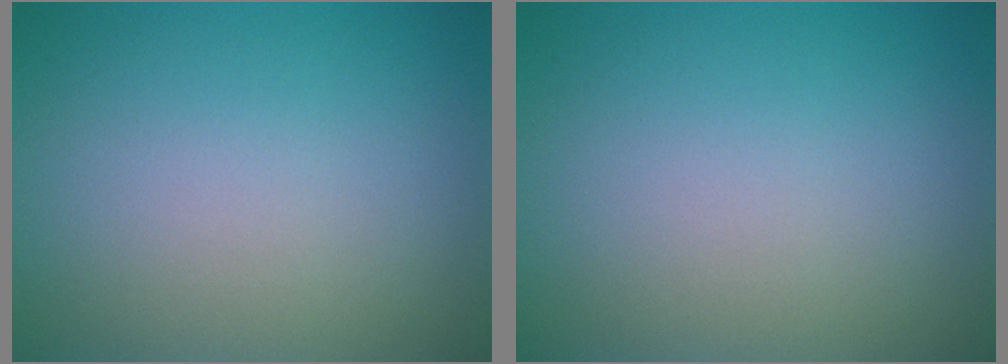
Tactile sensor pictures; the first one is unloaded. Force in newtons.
{"total": 0.0}